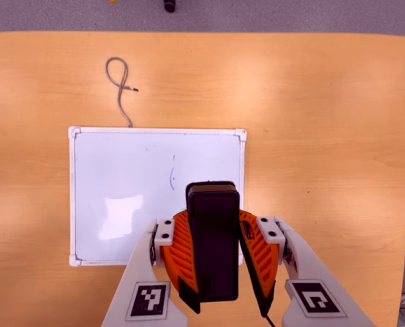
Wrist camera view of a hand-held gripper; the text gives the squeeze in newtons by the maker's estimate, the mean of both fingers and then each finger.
{"total": 10.1, "left": 9.9, "right": 10.3}